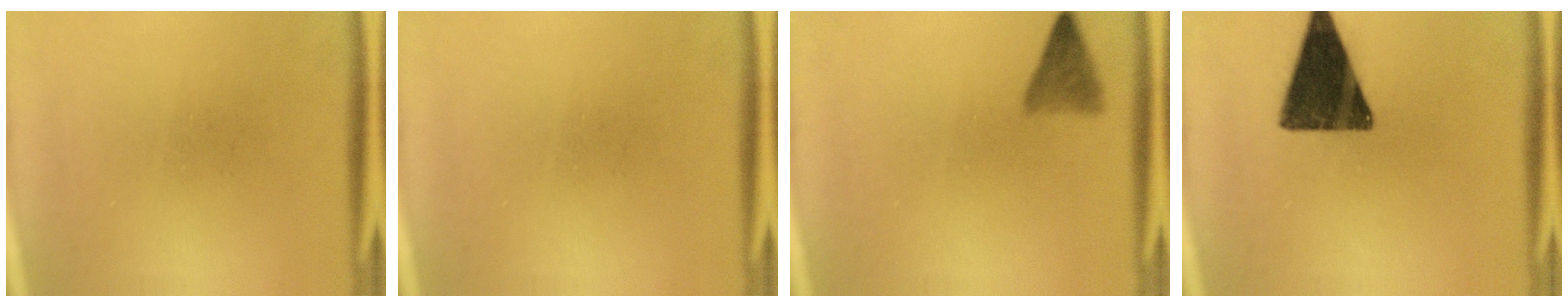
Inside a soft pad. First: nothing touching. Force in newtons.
{"total": 0.0}
{"total": 2.8}
{"total": 15.2}